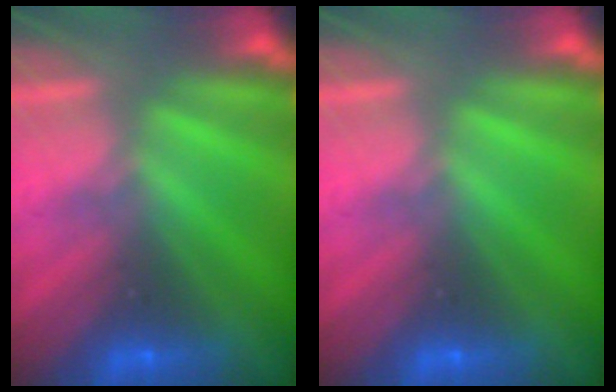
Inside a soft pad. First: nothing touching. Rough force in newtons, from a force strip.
{"total": 0.0}